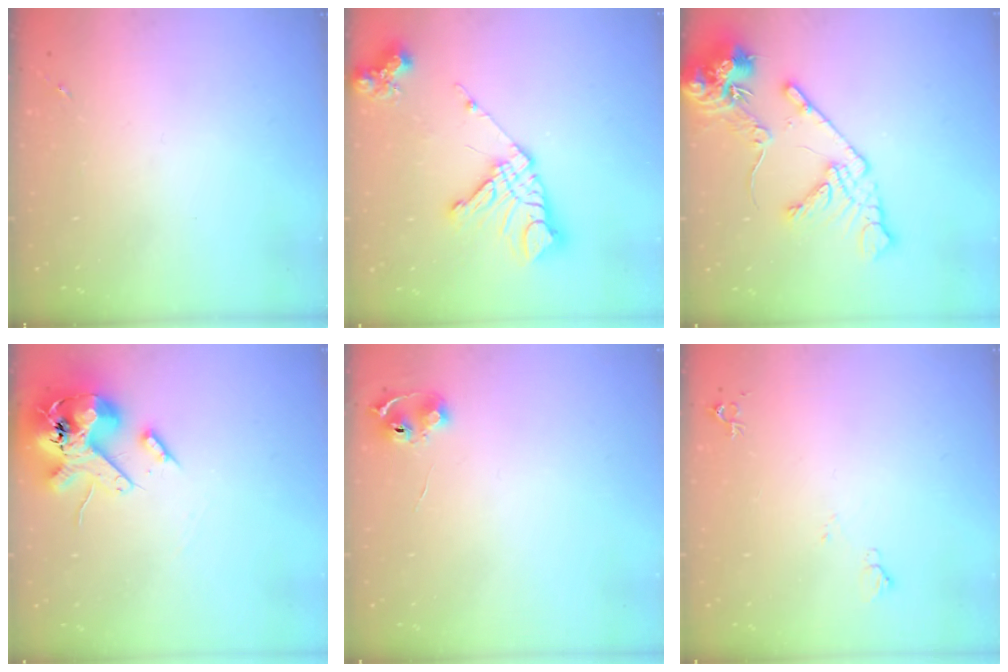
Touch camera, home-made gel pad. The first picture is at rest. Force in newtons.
{"total": 16.4, "press": 16.3, "slide": 1.9}
{"total": 15.4, "press": 15.2, "slide": 2.2}
{"total": 16.8, "press": 16.5, "slide": 2.9}
{"total": 6.3, "press": 6.3, "slide": 0.8}
{"total": 5.2, "press": 5.1, "slide": 1.1}